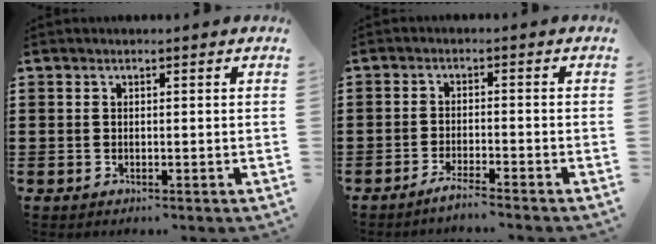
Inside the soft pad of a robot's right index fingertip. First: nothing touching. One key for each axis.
{"total": 2.5, "fx": -2.2, "fy": -0.4, "fz": 1.0, "tx": -0.016, "ty": 0.001, "tz": -0.042}